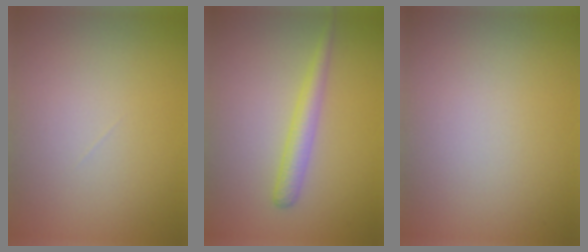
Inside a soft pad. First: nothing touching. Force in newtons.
{"total": 2.4, "press": 2.4, "slide": 0.2}
{"total": 0.0}